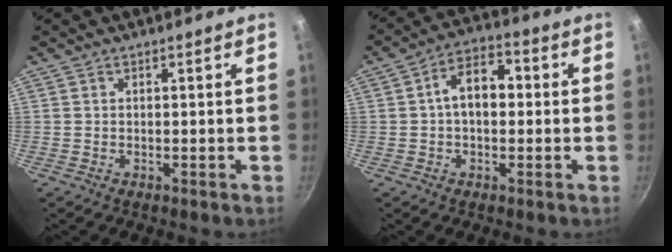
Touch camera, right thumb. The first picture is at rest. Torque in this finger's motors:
{"motor_torque": [0.76, 1.64, 0.89, -0.14, 0.06]}